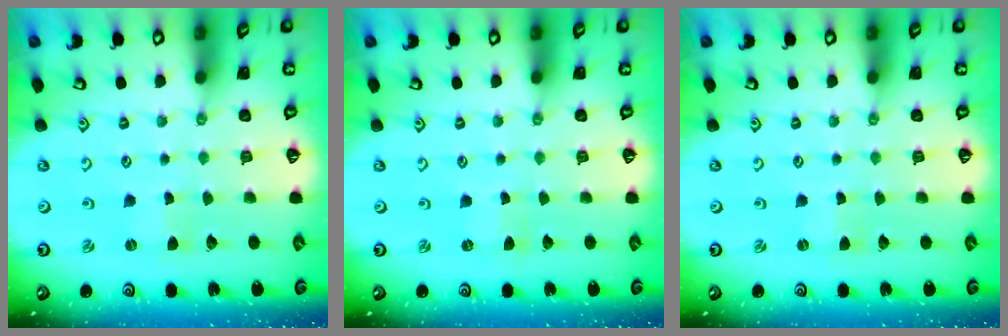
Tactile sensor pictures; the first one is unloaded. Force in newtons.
{"total": 0.0}
{"total": 0.0}